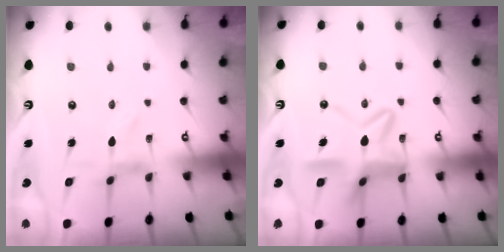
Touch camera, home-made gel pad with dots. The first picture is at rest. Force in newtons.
{"total": 14.1, "press": 14.0, "slide": 1.3}